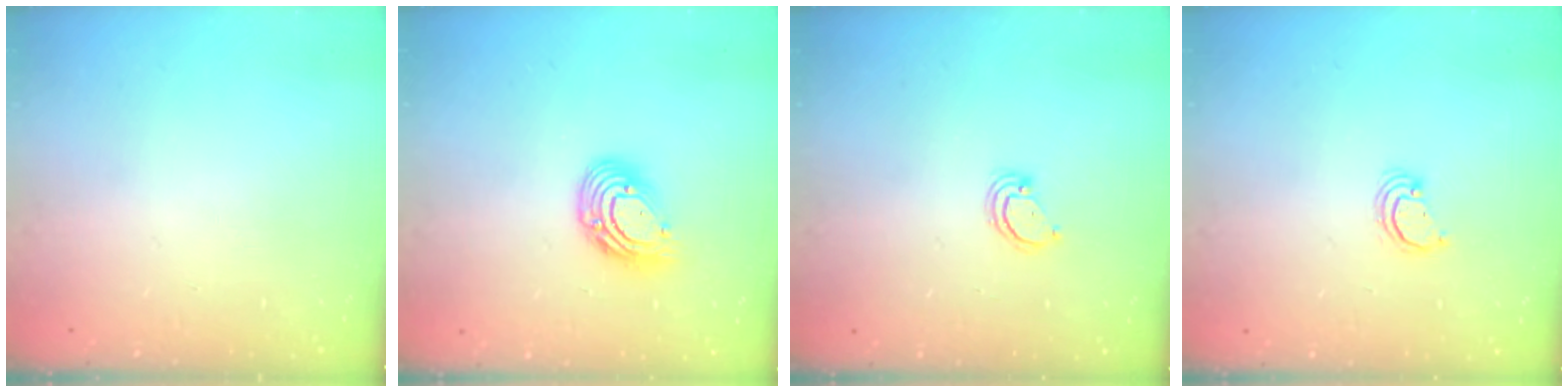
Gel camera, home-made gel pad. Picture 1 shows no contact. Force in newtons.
{"total": 10.7, "press": 10.7, "slide": 0.8}
{"total": 2.9, "press": 2.8, "slide": 0.2}
{"total": 2.7, "press": 2.7, "slide": 0.2}